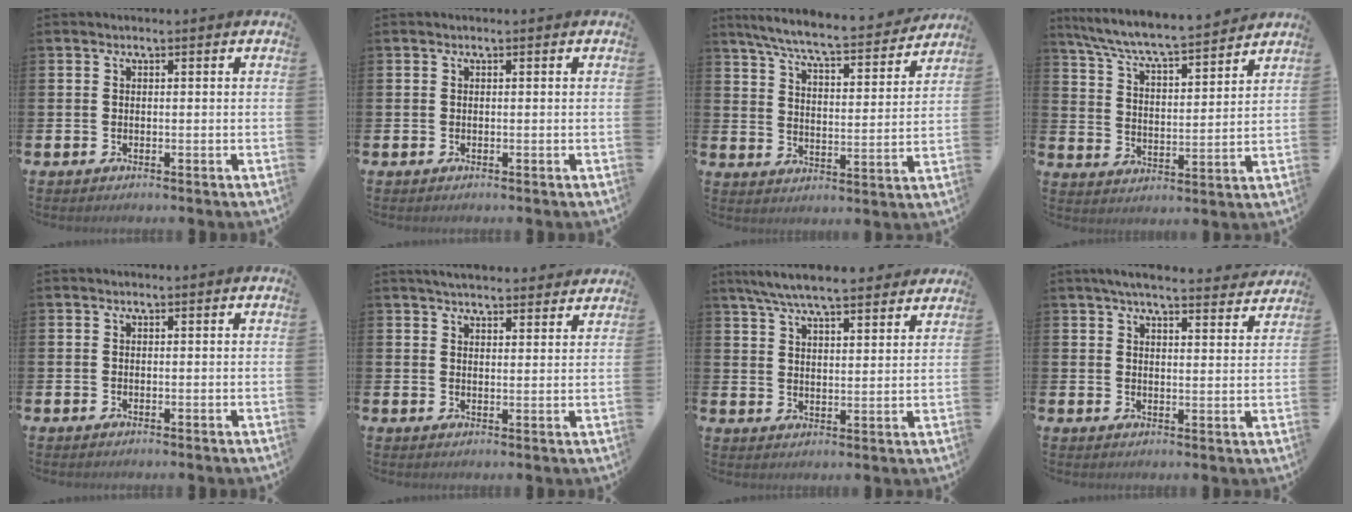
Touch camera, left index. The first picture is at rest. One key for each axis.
{"total": 0.0}
{"total": 7.5, "fx": 6.9, "fy": 0.5, "fz": 2.9, "tx": -0.084, "ty": -0.046, "tz": 0.116}
{"total": 7.2, "fx": 6.9, "fy": 0.2, "fz": 2.1, "tx": -0.072, "ty": -0.055, "tz": 0.118}
{"total": 0.0}
{"total": 4.2, "fx": 4.1, "fy": 0.6, "fz": 0.6, "tx": -0.016, "ty": -0.019, "tz": 0.075}
{"total": 7.3, "fx": 6.9, "fy": 0.9, "fz": 2.3, "tx": -0.062, "ty": -0.032, "tz": 0.124}
{"total": 5.3, "fx": 4.9, "fy": 0.4, "fz": 1.8, "tx": -0.034, "ty": -0.026, "tz": 0.085}